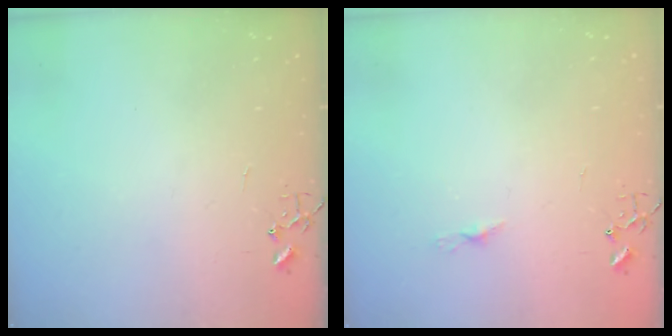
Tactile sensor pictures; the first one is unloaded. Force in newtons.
{"total": 3.8, "press": 3.7, "slide": 0.3}